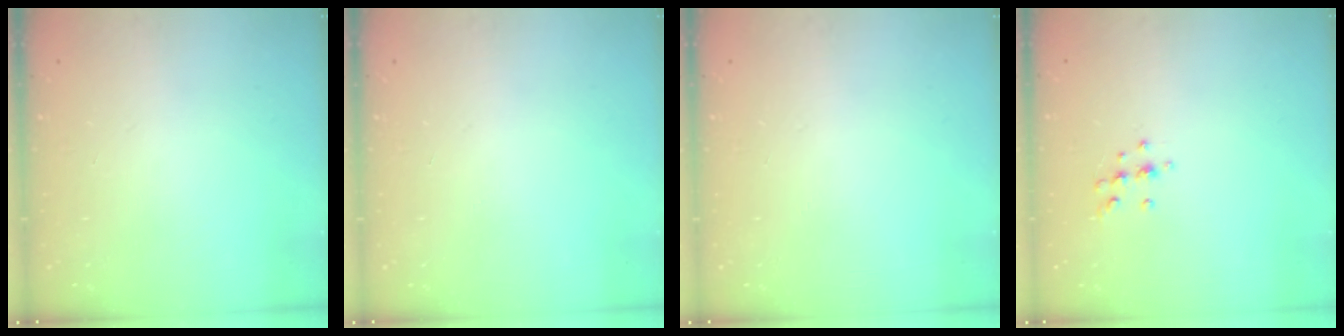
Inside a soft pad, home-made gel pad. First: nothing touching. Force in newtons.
{"total": 0.0}
{"total": 0.0}
{"total": 7.0, "press": 7.0, "slide": 0.6}